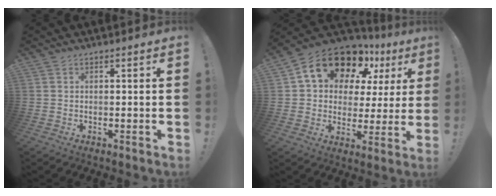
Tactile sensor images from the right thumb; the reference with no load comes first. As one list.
[{"total": 17.5, "force": [10.8, 10.5, 9.0], "torque": [-0.143, -0.063, 0.200]}]